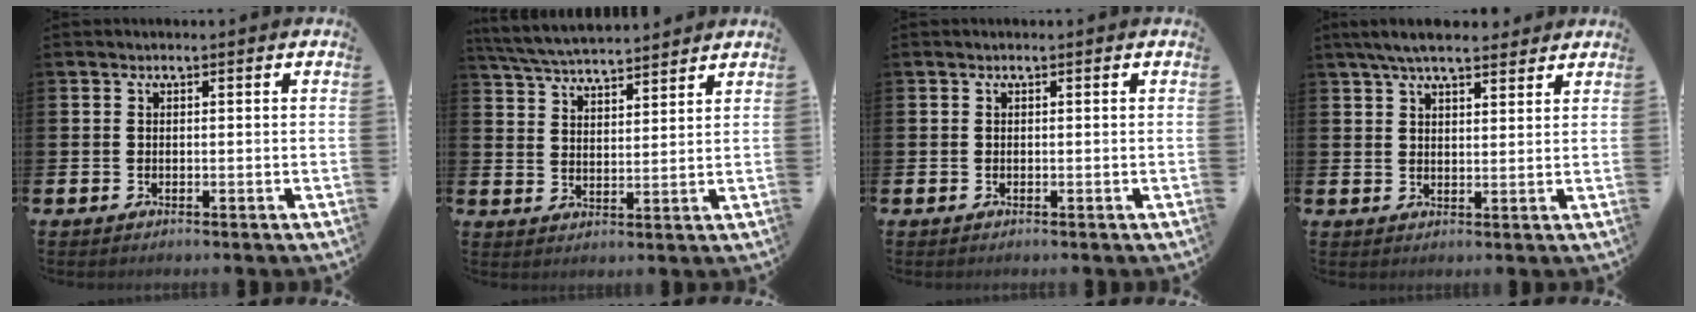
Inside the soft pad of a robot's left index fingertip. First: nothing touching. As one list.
[{"total": 5.6, "force": [5.6, 0.4, 0.8], "torque": [-0.039, -0.029, 0.101]}, {"total": 0.0}, {"total": 5.5, "force": [4.9, 1.2, 2.0], "torque": [-0.049, -0.010, 0.090]}]